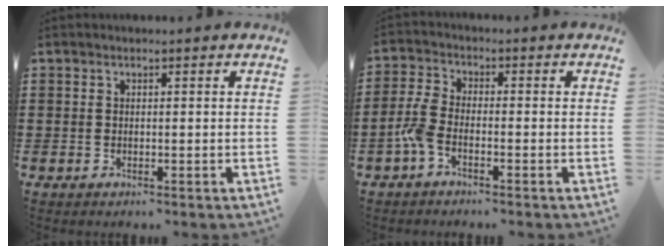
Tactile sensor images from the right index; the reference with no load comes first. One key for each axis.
{"total": 4.4, "fx": -2.2, "fy": 1.7, "fz": 3.4, "tx": -0.103, "ty": -0.009, "tz": -0.050}